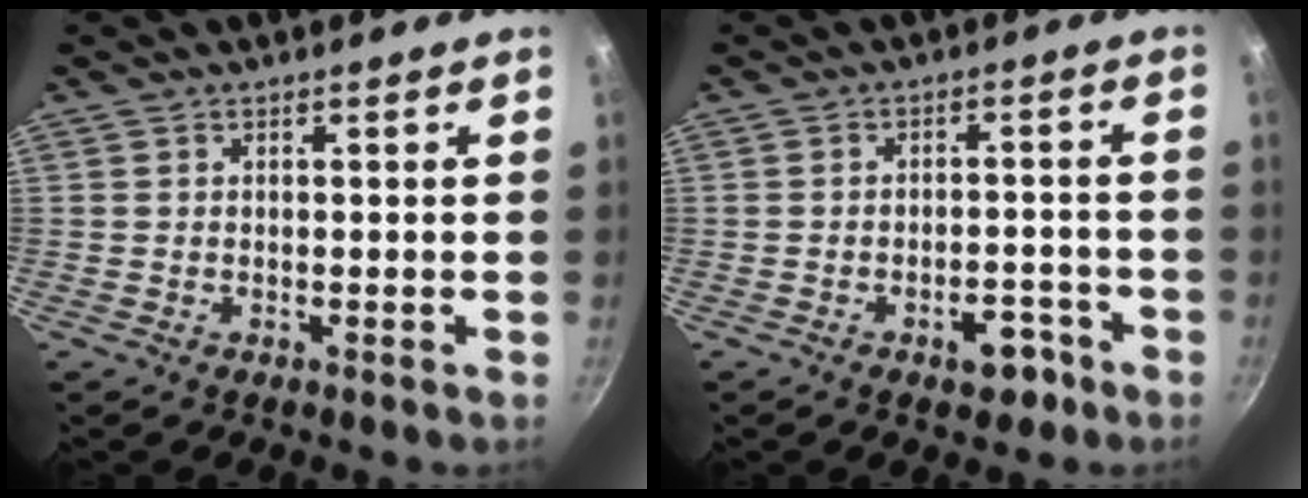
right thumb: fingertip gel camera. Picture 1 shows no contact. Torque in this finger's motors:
{"motor_torque": [0.84, 0.61, 0.77, -0.55, 0.17]}